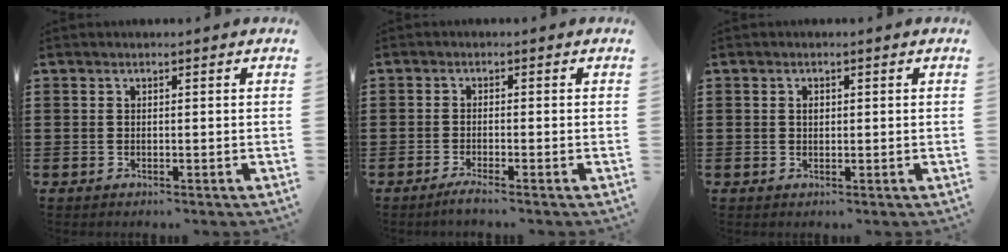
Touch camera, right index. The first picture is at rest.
{"total": 1.6, "force": [-1.3, -0.1, 1.0], "torque": [-0.023, -0.005, -0.025]}
{"total": 1.0, "force": [0.2, 0.6, 0.8], "torque": [-0.017, 0.003, 0.003]}